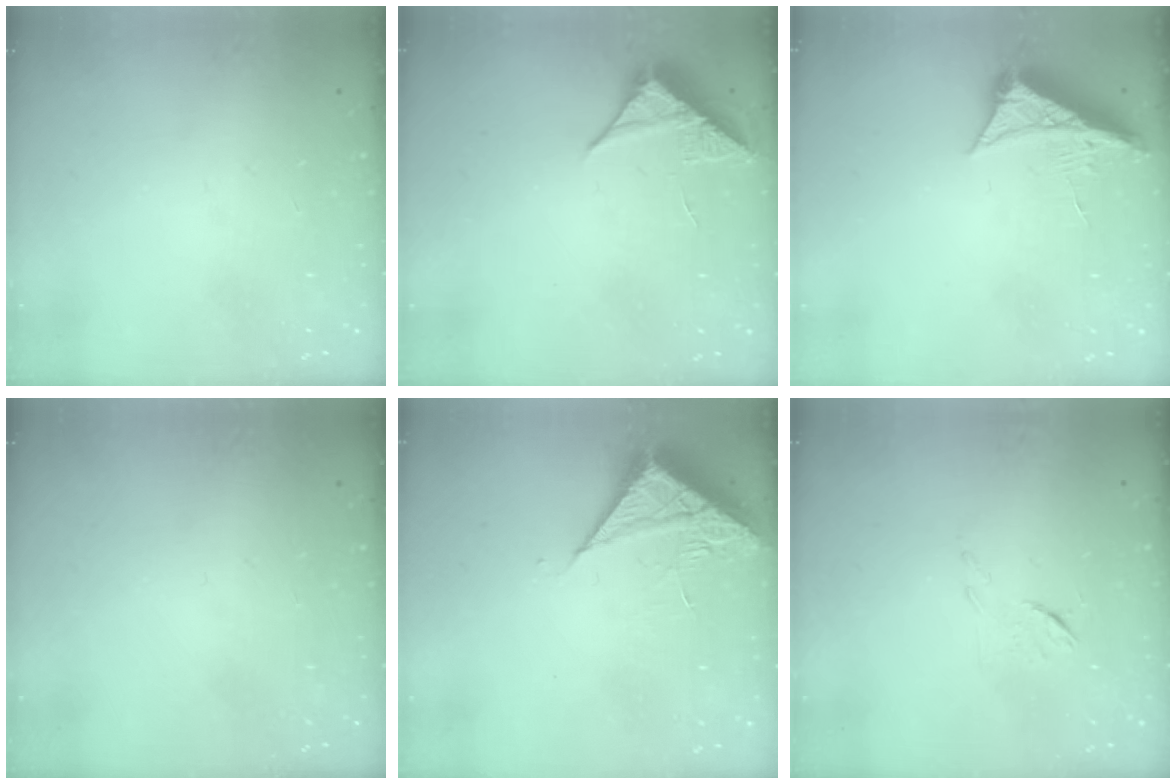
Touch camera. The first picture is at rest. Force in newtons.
{"total": 7.7, "press": 7.7, "slide": 0.4}
{"total": 7.1, "press": 7.1, "slide": 0.8}
{"total": 0.0}
{"total": 6.2, "press": 6.2, "slide": 0.4}
{"total": 6.0, "press": 6.0, "slide": 0.7}